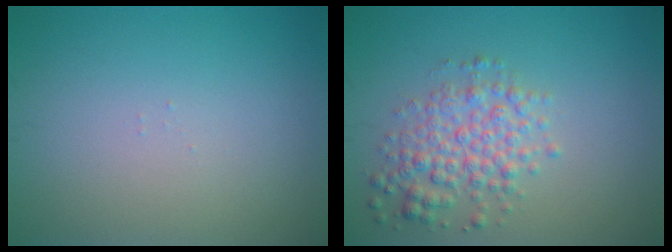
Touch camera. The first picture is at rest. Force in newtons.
{"total": 3.8, "press": 3.8, "slide": 0.1}